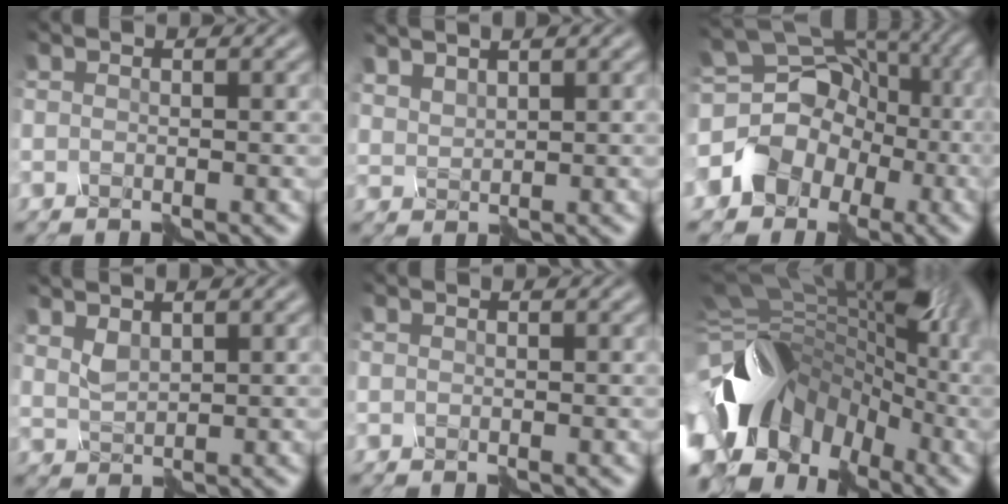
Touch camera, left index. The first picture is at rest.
{"total": 2.6, "force": [2.3, -0.3, -1.0], "torque": [0.011, 0.005, 0.052]}
{"total": 5.5, "force": [-1.7, 4.9, 1.8], "torque": [-0.016, 0.020, -0.033]}
{"total": 1.6, "force": [1.5, 0.0, -0.7], "torque": [0.001, 0.003, 0.038]}
{"total": 0.0}
{"total": 15.5, "force": [-4.9, 10.7, 10.1], "torque": [-0.199, 0.005, -0.084]}